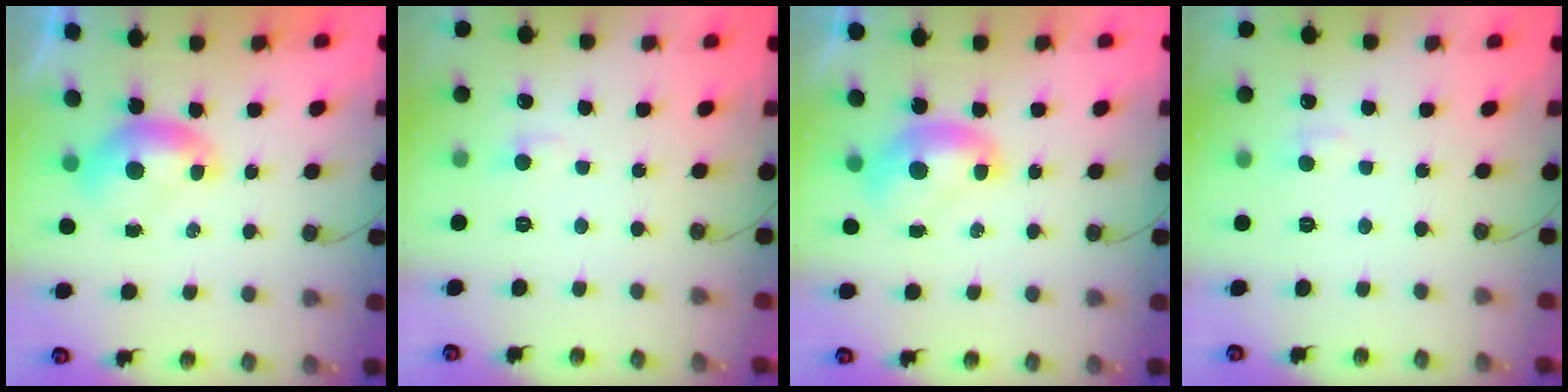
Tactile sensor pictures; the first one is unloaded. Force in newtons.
{"total": 0.7, "press": 0.2, "slide": 0.7}
{"total": 1.6, "press": 1.6, "slide": 0.3}
{"total": 1.3, "press": 1.1, "slide": 0.6}